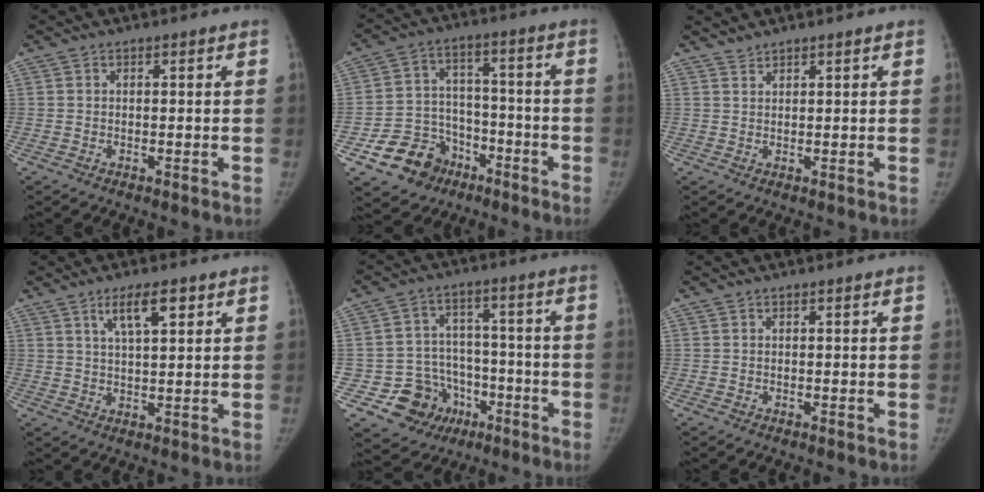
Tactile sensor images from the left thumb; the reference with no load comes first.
{"total": 12.2, "force": [-6.8, 9.5, 3.4], "torque": [-0.019, 0.064, -0.106]}
{"total": 1.4, "force": [1.4, 0.1, 0.1], "torque": [0.006, 0.002, 0.028]}
{"total": 6.2, "force": [3.4, 1.8, 4.9], "torque": [-0.079, -0.012, 0.060]}
{"total": 12.1, "force": [-5.2, 10.6, 2.6], "torque": [-0.002, 0.067, -0.071]}
{"total": 0.0}